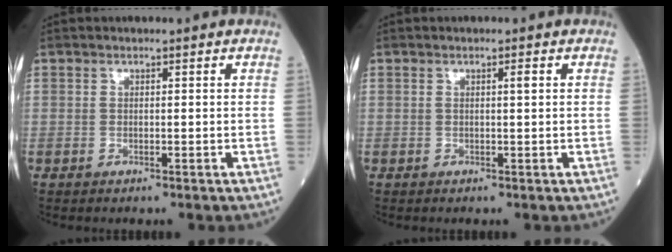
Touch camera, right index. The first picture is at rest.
{"total": 0.9, "force": [0.2, 0.0, 0.8], "torque": [-0.013, 0.002, 0.003]}